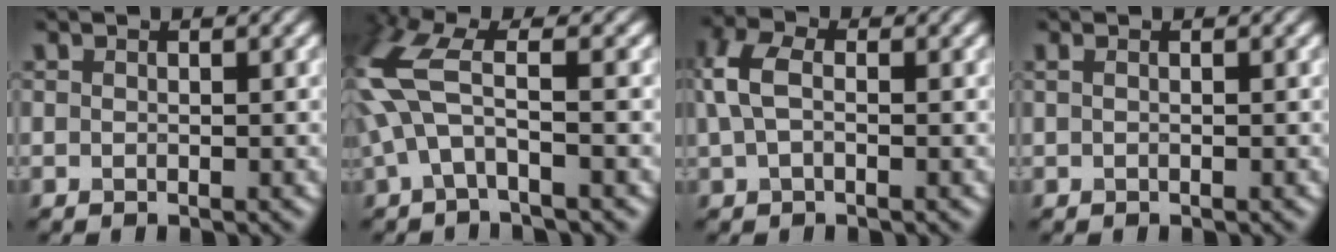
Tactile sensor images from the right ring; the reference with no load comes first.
{"total": 5.8, "force": [0.2, 1.9, 5.5], "torque": [-0.144, 0.008, -0.005]}
{"total": 3.8, "force": [0.6, 2.4, 2.9], "torque": [-0.078, 0.010, 0.005]}
{"total": 0.6, "force": [0.2, 0.2, 0.5], "torque": [-0.011, -0.002, 0.000]}